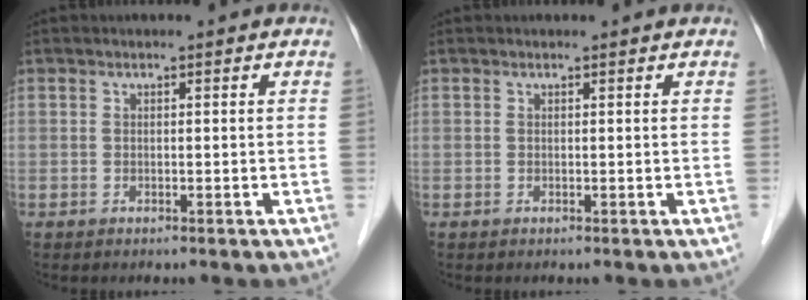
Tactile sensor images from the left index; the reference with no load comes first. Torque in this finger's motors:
{"motor_torque": [0.09, 0.02, 0.02, -0.01]}